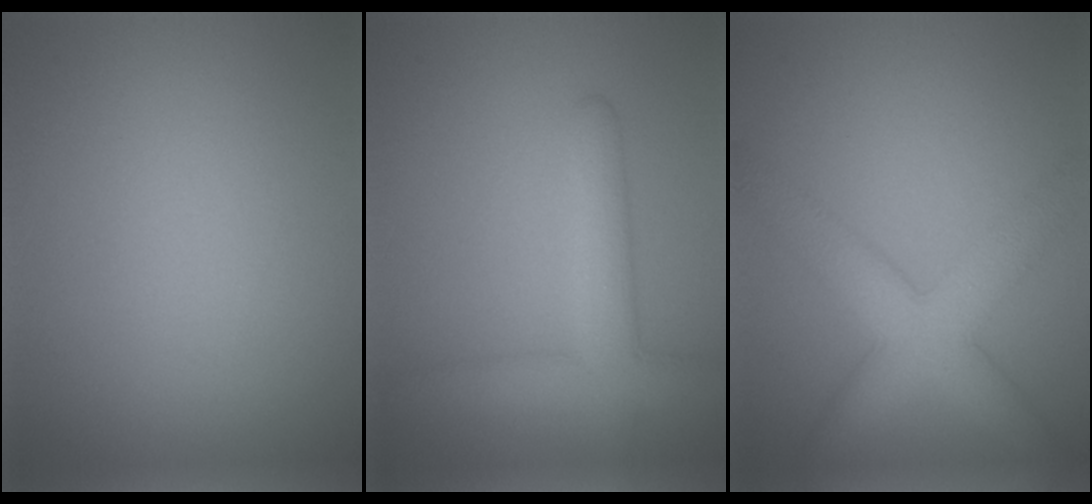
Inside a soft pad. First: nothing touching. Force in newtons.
{"total": 4.9, "press": 4.9, "slide": 0.3}
{"total": 6.3, "press": 6.3, "slide": 0.3}